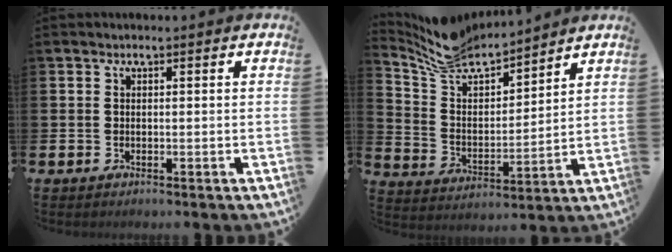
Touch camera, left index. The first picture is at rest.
{"total": 8.5, "force": [8.0, 2.2, 1.6], "torque": [-0.074, -0.050, 0.150]}